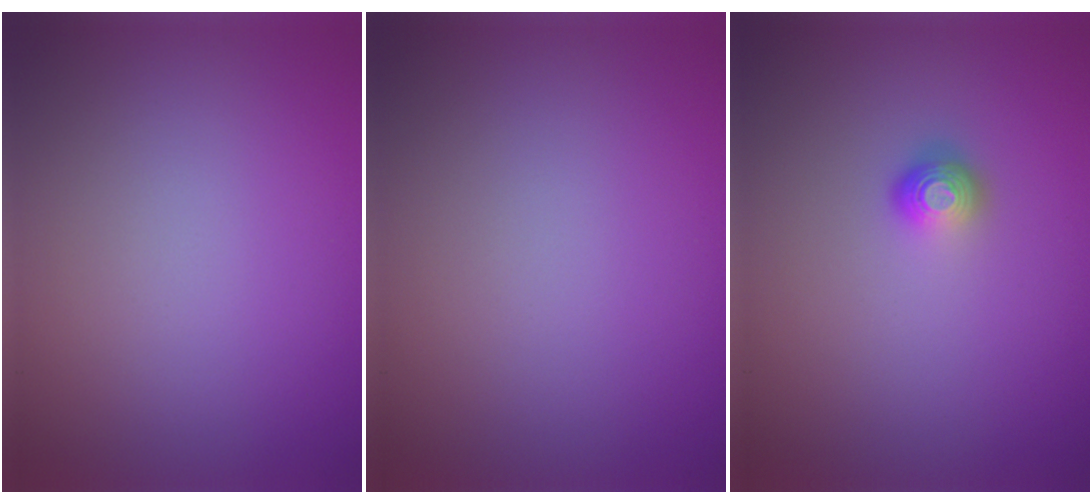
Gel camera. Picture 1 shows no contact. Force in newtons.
{"total": 0.0}
{"total": 1.7, "press": 1.3, "slide": 1.2}